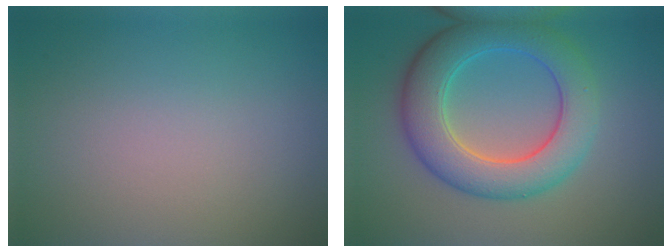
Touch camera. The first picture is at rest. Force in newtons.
{"total": 7.5, "press": 7.5, "slide": 0.1}